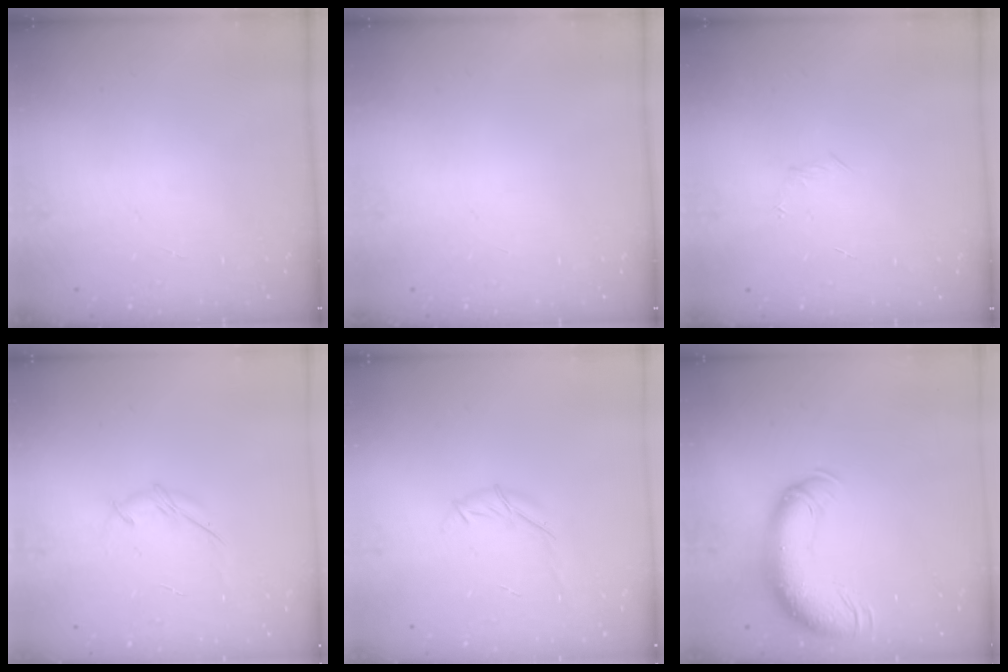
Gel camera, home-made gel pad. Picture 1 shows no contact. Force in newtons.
{"total": 0.0}
{"total": 4.1, "press": 3.9, "slide": 1.2}
{"total": 3.8, "press": 3.7, "slide": 0.7}
{"total": 6.0, "press": 5.9, "slide": 1.0}
{"total": 13.5, "press": 13.1, "slide": 3.5}